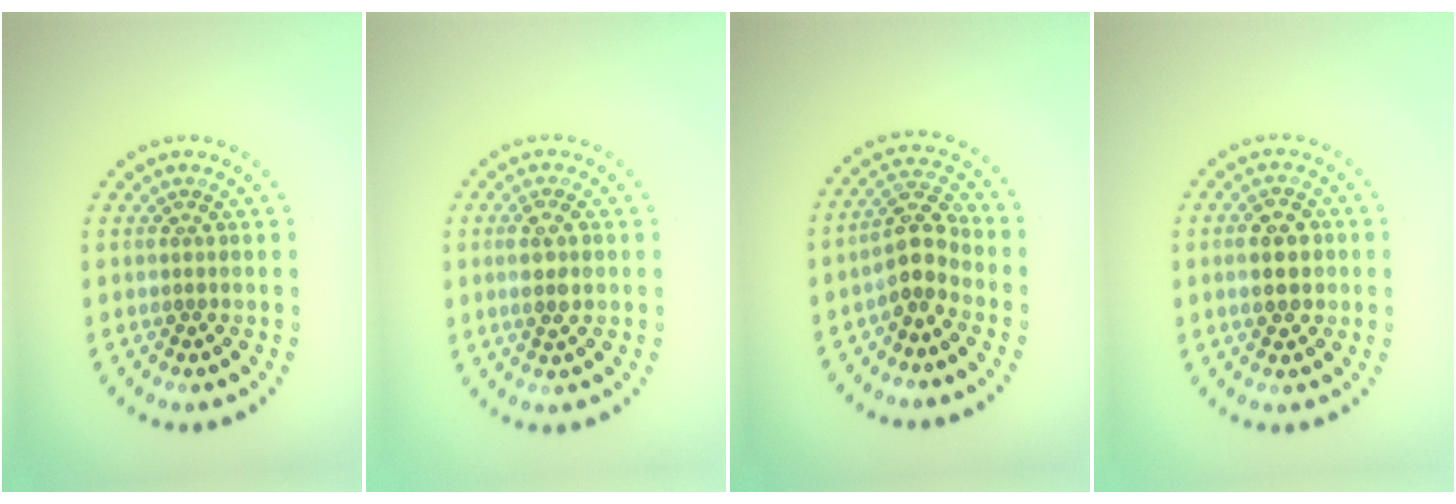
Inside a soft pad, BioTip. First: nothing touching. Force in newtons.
{"total": 2.2, "press": 2.0, "slide": 0.9}
{"total": 3.4, "press": 3.1, "slide": 1.5}
{"total": 4.1, "press": 4.1, "slide": 0.1}